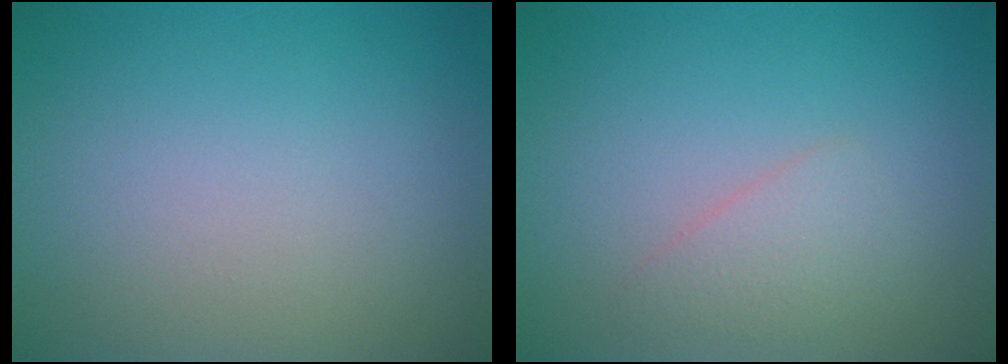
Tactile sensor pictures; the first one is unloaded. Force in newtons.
{"total": 1.7, "press": 1.7, "slide": 0.1}